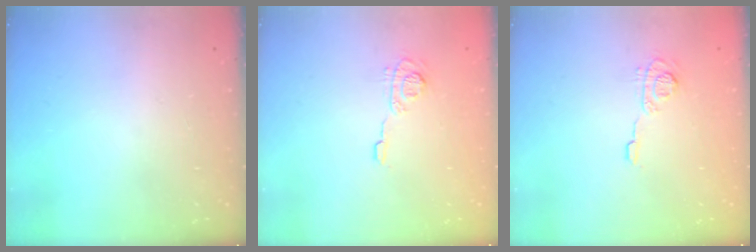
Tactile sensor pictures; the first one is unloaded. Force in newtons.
{"total": 7.6, "press": 7.5, "slide": 0.9}
{"total": 7.6, "press": 7.5, "slide": 0.9}